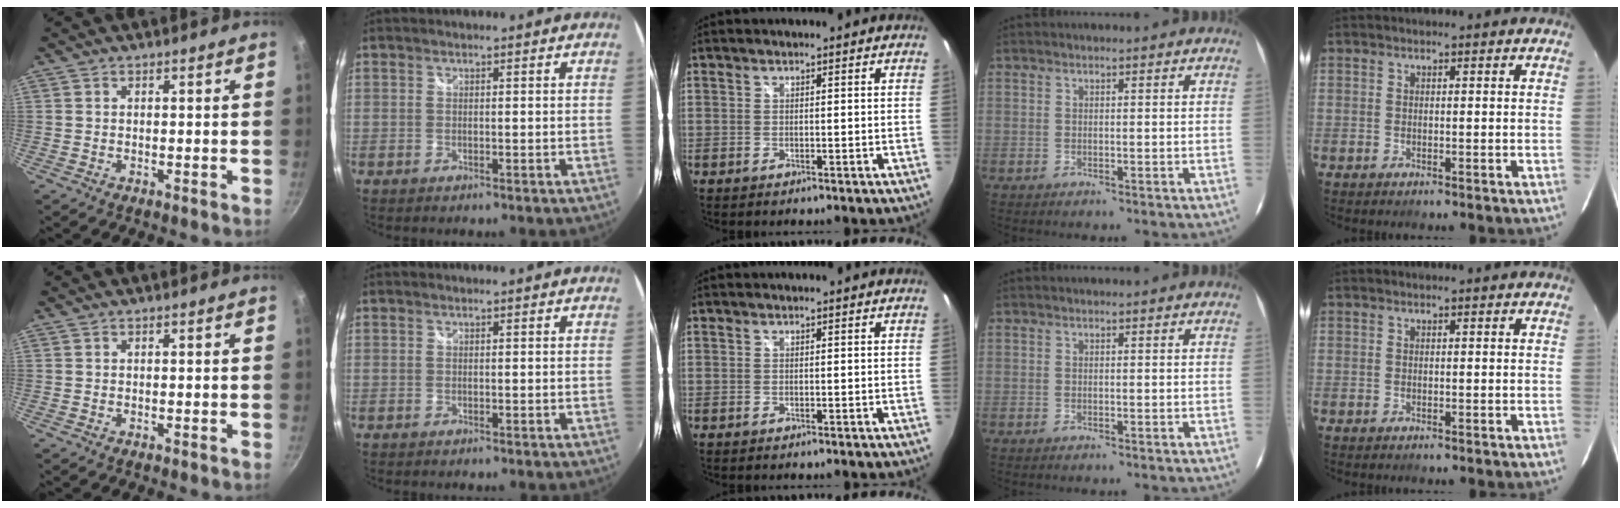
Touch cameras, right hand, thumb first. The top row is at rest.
{}